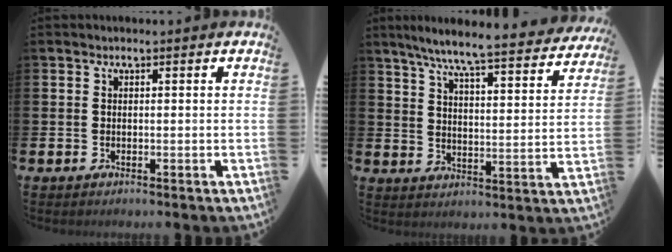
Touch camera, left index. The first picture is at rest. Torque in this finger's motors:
{"motor_torque": [1.12, -1.02, 0.71, 0.21]}